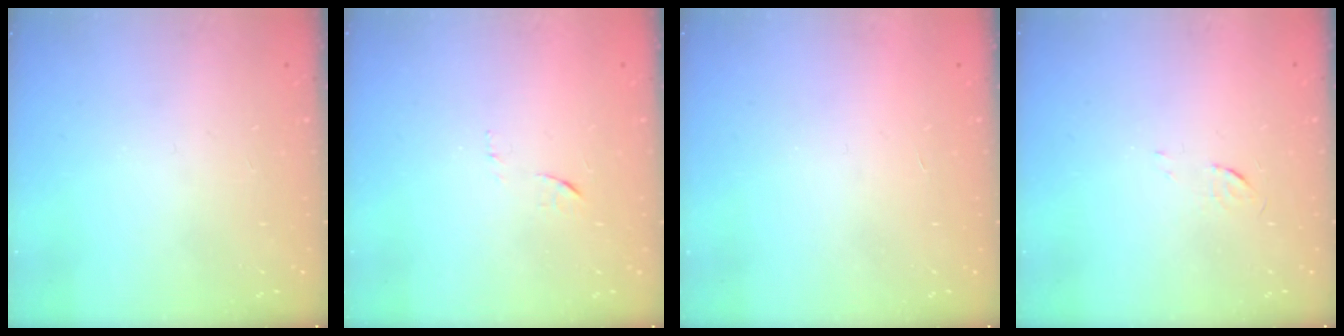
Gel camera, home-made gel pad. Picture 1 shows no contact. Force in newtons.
{"total": 6.5, "press": 6.5, "slide": 0.5}
{"total": 1.7, "press": 1.7, "slide": 0.1}
{"total": 3.6, "press": 3.6, "slide": 0.3}